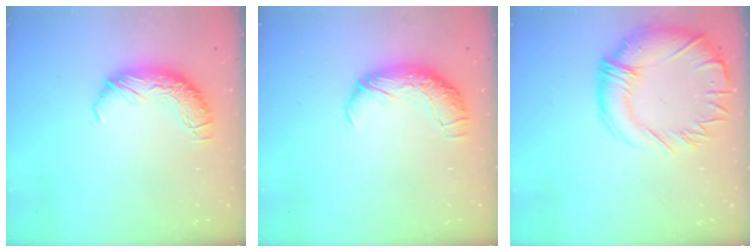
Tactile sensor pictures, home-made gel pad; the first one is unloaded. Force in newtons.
{"total": 2.3, "press": 0.9, "slide": 2.2}
{"total": 6.8, "press": 6.0, "slide": 3.2}